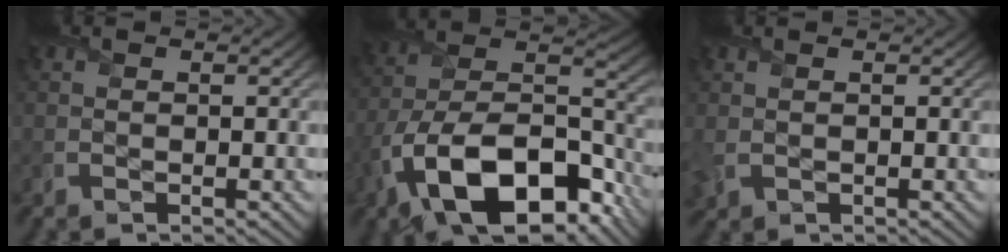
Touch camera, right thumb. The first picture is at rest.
{"total": 19.1, "force": [-10.5, 9.8, 12.6], "torque": [-0.241, -0.037, -0.169]}
{"total": 1.8, "force": [0.1, 1.2, 1.3], "torque": [-0.045, -0.003, 0.002]}